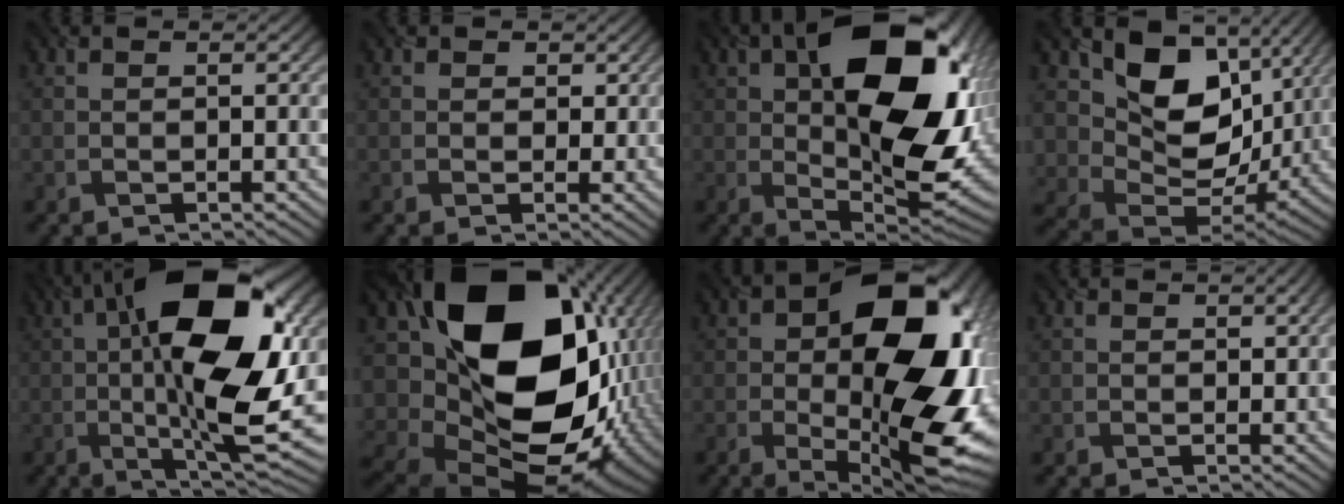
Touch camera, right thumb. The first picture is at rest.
{"total": 1.4, "force": [0.0, 1.1, -0.8], "torque": [0.015, -0.006, 0.002]}
{"total": 18.7, "force": [3.6, 9.9, 15.4], "torque": [-0.231, -0.011, 0.062]}
{"total": 12.6, "force": [5.1, 9.4, 6.5], "torque": [-0.127, -0.008, 0.098]}
{"total": 17.5, "force": [0.6, 6.1, 16.4], "torque": [-0.270, 0.022, 0.002]}
{"total": 22.9, "force": [1.1, 17.6, 14.6], "torque": [-0.332, -0.069, 0.080]}
{"total": 19.3, "force": [0.1, 10.7, 16.0], "torque": [-0.229, -0.009, 0.000]}
{"total": 0.5, "force": [0.2, 0.4, -0.3], "torque": [0.004, -0.003, 0.008]}